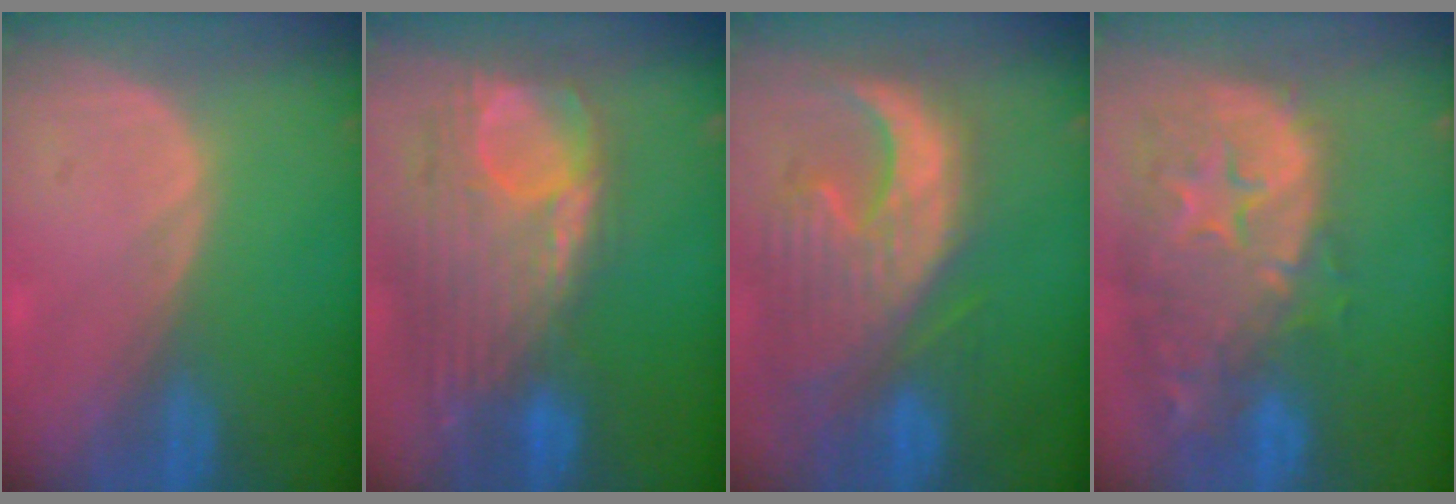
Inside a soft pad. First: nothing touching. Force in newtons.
{"total": 12.7, "press": 10.6, "slide": 6.9}
{"total": 13.3, "press": 11.3, "slide": 7.0}
{"total": 14.9, "press": 12.0, "slide": 8.9}